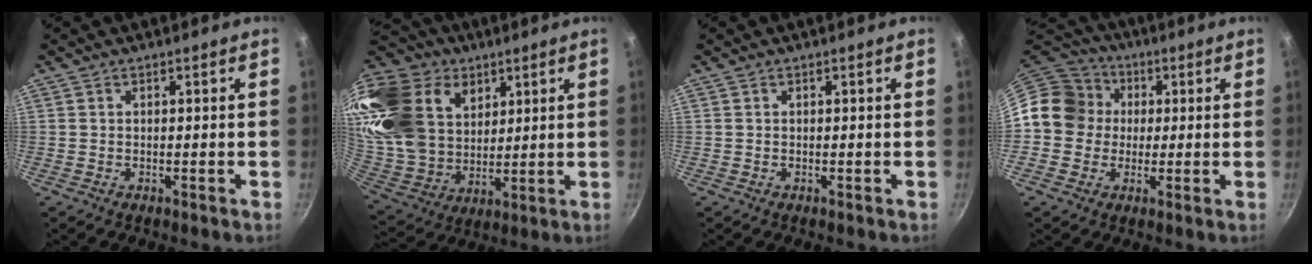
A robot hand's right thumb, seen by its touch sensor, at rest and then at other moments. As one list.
[{"total": 27.6, "force": [13.0, 19.4, 14.5], "torque": [-0.306, -0.017, 0.254]}, {"total": 0.0}, {"total": 12.1, "force": [1.1, 11.1, 4.7], "torque": [-0.048, 0.026, -0.001]}]